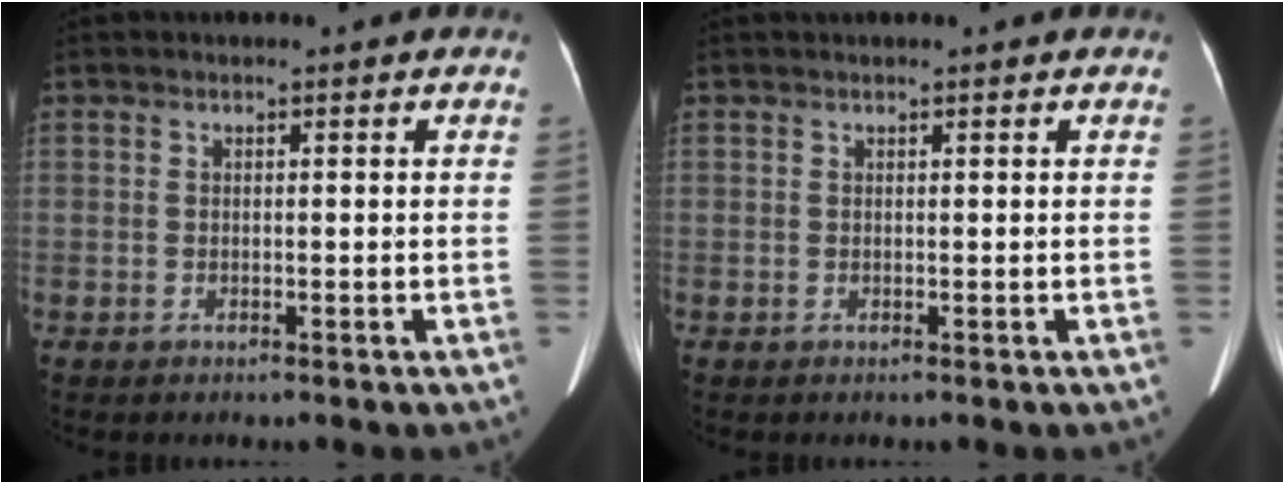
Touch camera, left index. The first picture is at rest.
{"total": 1.7, "force": [1.5, 0.1, 0.8], "torque": [-0.007, 0.028, 0.021]}